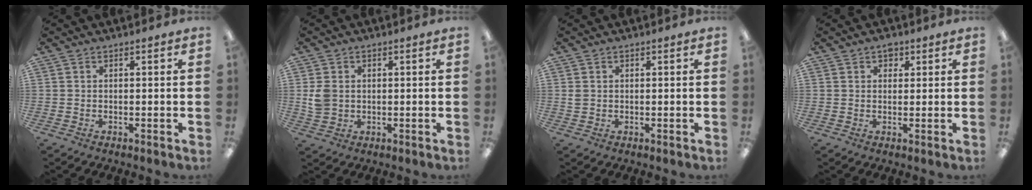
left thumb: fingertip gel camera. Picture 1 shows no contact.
{"total": 4.7, "force": [0.6, 3.8, 2.7], "torque": [-0.045, 0.005, 0.014]}
{"total": 1.4, "force": [0.4, 1.0, 0.8], "torque": [-0.017, 0.004, 0.006]}
{"total": 2.6, "force": [1.7, 1.6, 1.2], "torque": [-0.002, -0.006, 0.026]}